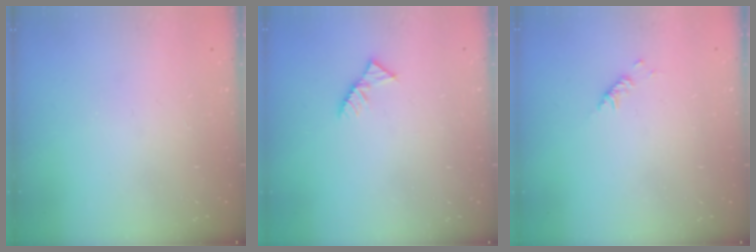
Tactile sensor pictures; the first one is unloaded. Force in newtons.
{"total": 4.4, "press": 4.3, "slide": 0.7}
{"total": 2.9, "press": 2.9, "slide": 0.6}